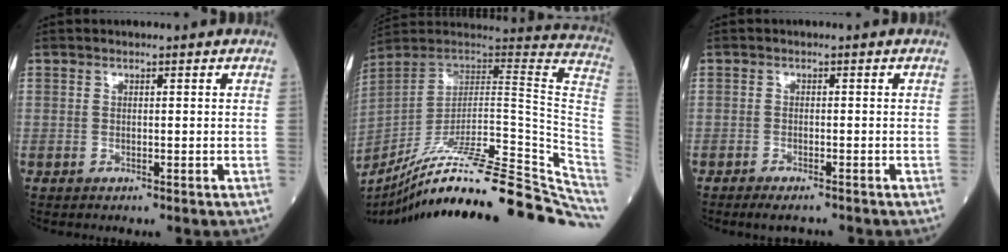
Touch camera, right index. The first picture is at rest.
{"total": 35.4, "force": [-28.2, 2.6, 21.2], "torque": [-0.200, -0.018, -0.401]}
{"total": 3.1, "force": [-2.6, 0.8, 1.4], "torque": [-0.020, -0.006, -0.038]}